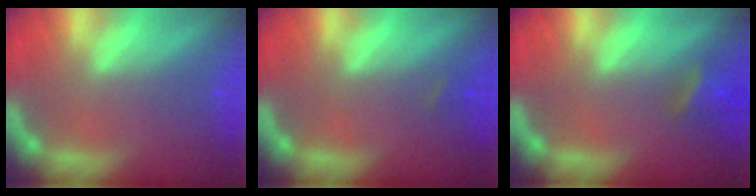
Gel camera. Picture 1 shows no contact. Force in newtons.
{"total": 0.9}
{"total": 2.9}